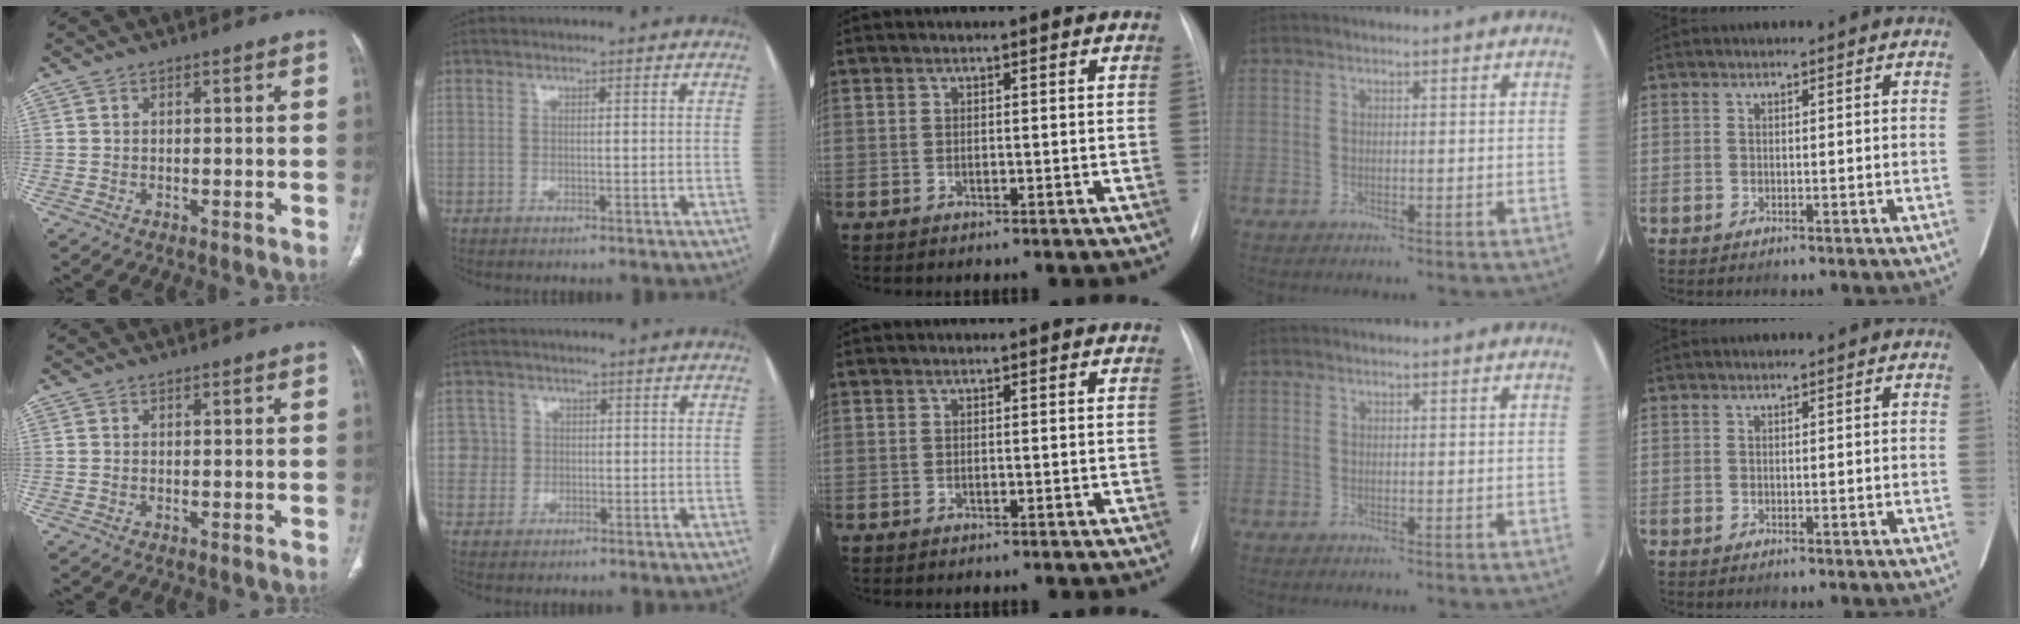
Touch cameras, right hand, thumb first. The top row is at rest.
{"index": {"total": 3.3, "force": [0.3, 3.3, -0.1], "torque": [0.017, 0.009, 0.006]}}